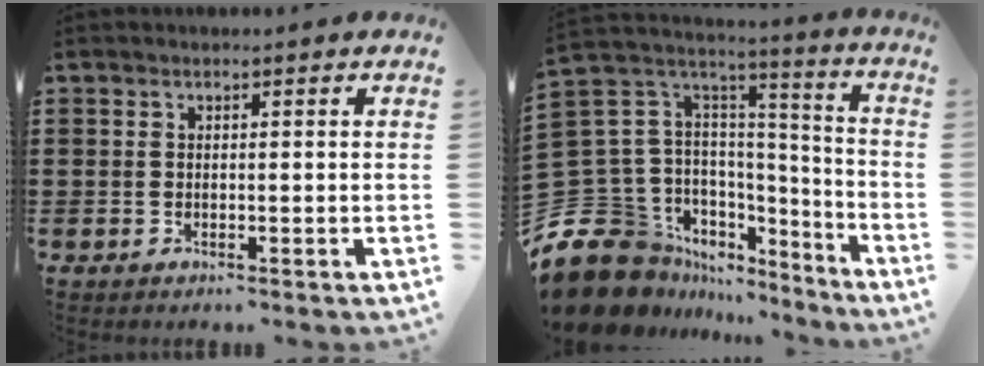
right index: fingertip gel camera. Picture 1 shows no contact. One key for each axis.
{"total": 15.2, "fx": -9.8, "fy": 10.6, "fz": 4.7, "tx": -0.140, "ty": -0.006, "tz": -0.160}